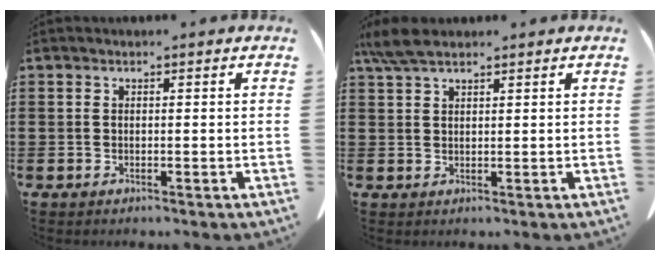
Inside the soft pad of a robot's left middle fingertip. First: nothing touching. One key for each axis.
{"total": 4.3, "fx": 3.1, "fy": 1.2, "fz": 2.7, "tx": -0.067, "ty": 0.000, "tz": 0.055}